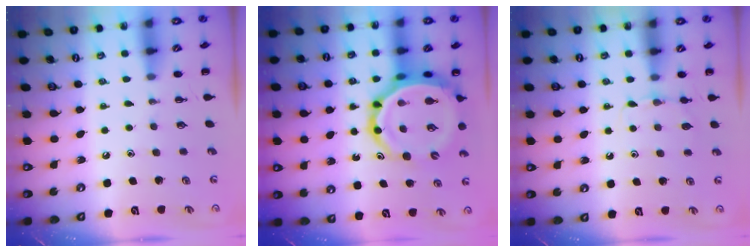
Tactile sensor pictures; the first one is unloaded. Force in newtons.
{"total": 14.6, "press": 13.9, "slide": 4.2}
{"total": 5.1, "press": 4.8, "slide": 1.5}